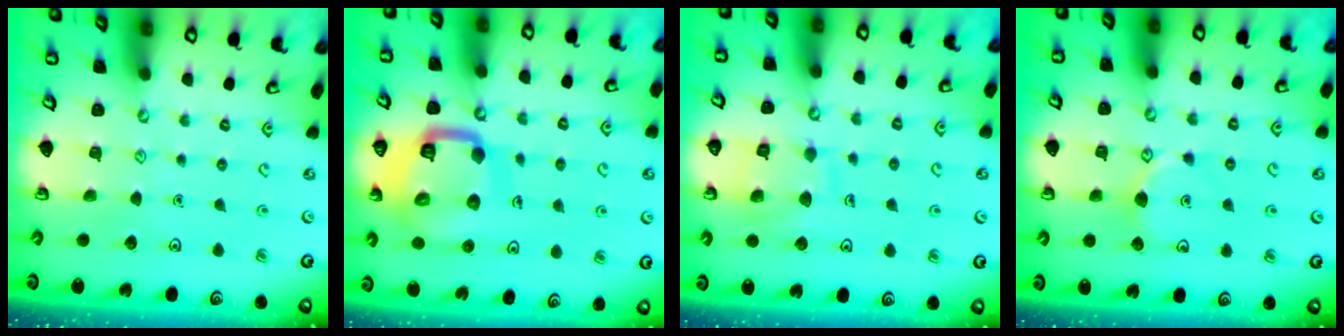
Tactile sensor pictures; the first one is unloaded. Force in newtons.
{"total": 16.6, "press": 16.5, "slide": 1.6}
{"total": 10.1, "press": 10.0, "slide": 0.9}
{"total": 5.1, "press": 5.1, "slide": 0.8}